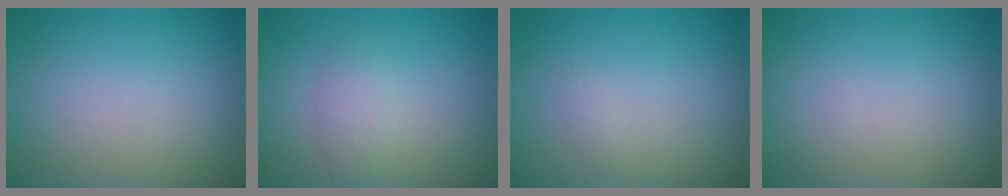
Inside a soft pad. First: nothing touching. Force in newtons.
{"total": 1.8, "press": 1.8, "slide": 0.0}
{"total": 0.6, "press": 0.6, "slide": 0.0}
{"total": 0.0}